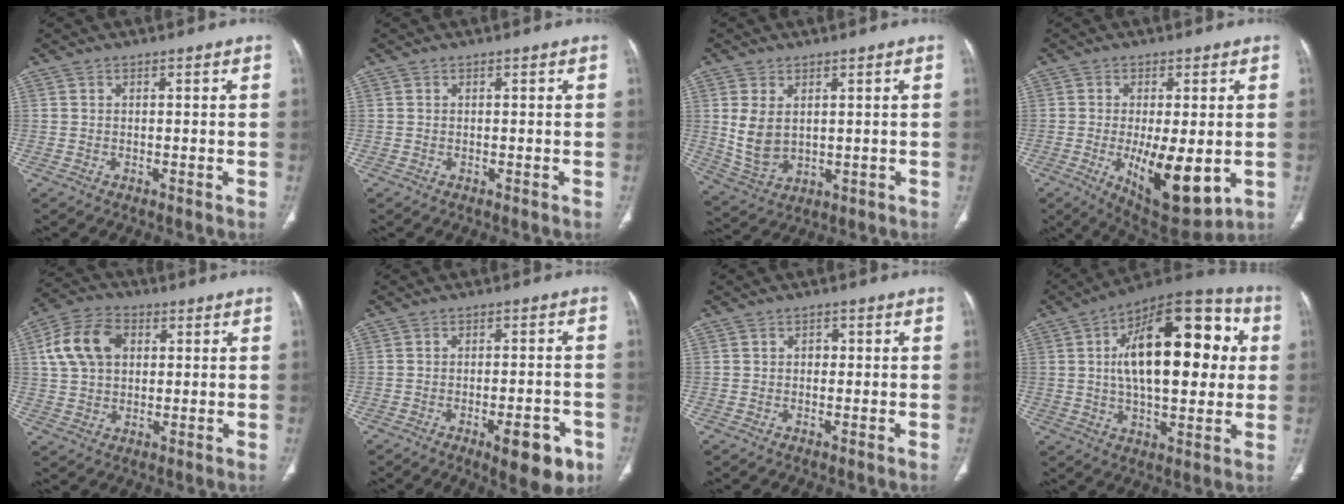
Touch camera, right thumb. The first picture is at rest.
{"total": 0.0}
{"total": 7.6, "force": [1.4, 5.0, 5.5], "torque": [-0.104, -0.012, 0.048]}
{"total": 13.7, "force": [-2.7, 5.3, 12.4], "torque": [-0.186, -0.026, -0.025]}
{"total": 11.5, "force": [2.9, 8.1, 7.6], "torque": [-0.135, 0.015, 0.049]}
{"total": 9.4, "force": [-4.6, 3.4, 7.4], "torque": [-0.081, 0.013, -0.055]}
{"total": 1.5, "force": [0.1, 1.2, 0.9], "torque": [-0.005, 0.004, -0.003]}
{"total": 25.2, "force": [4.5, 12.0, 21.7], "torque": [-0.305, 0.017, 0.060]}